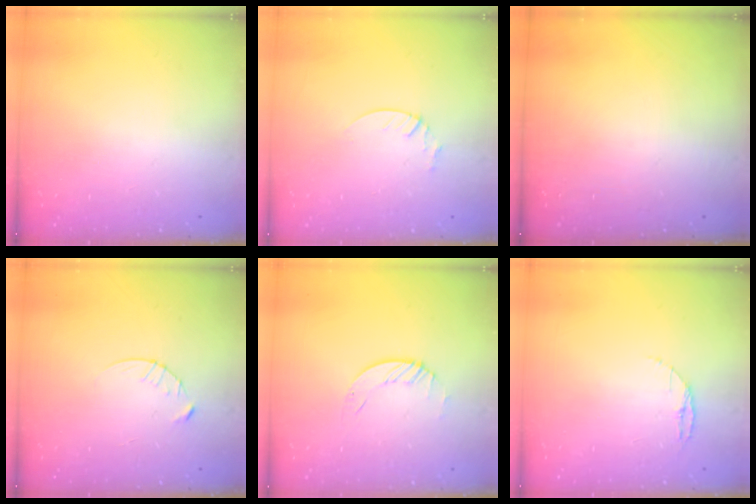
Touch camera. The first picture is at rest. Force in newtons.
{"total": 2.1, "press": 2.1, "slide": 0.2}
{"total": 0.0}
{"total": 3.6, "press": 3.6, "slide": 0.5}
{"total": 1.9, "press": 1.9, "slide": 0.2}
{"total": 3.4, "press": 3.4, "slide": 0.4}